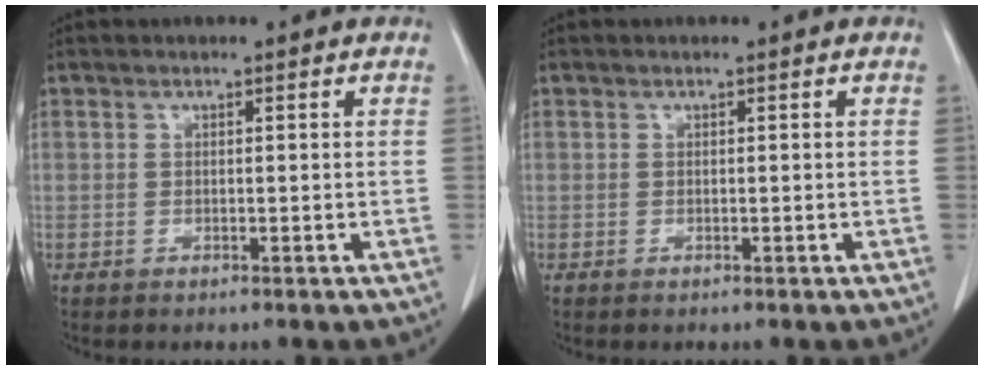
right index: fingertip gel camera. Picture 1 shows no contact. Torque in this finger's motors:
{"motor_torque": [-0.02, 0.01, 0.00, 0.00]}